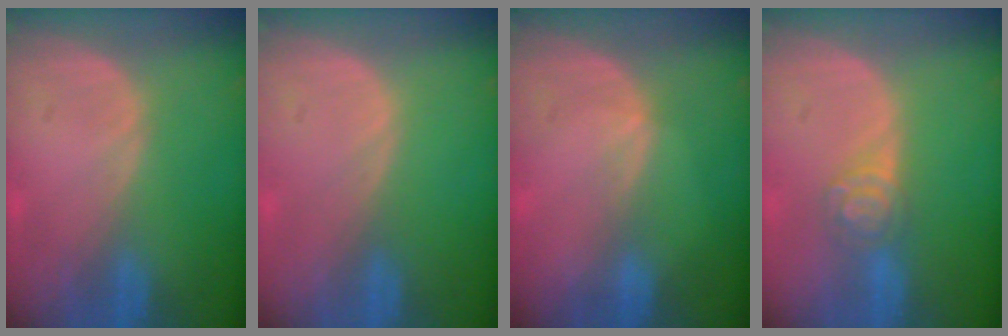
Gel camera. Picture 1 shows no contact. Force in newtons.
{"total": 0.0}
{"total": 1.2, "press": 0.7, "slide": 0.9}
{"total": 4.1, "press": 3.9, "slide": 1.2}